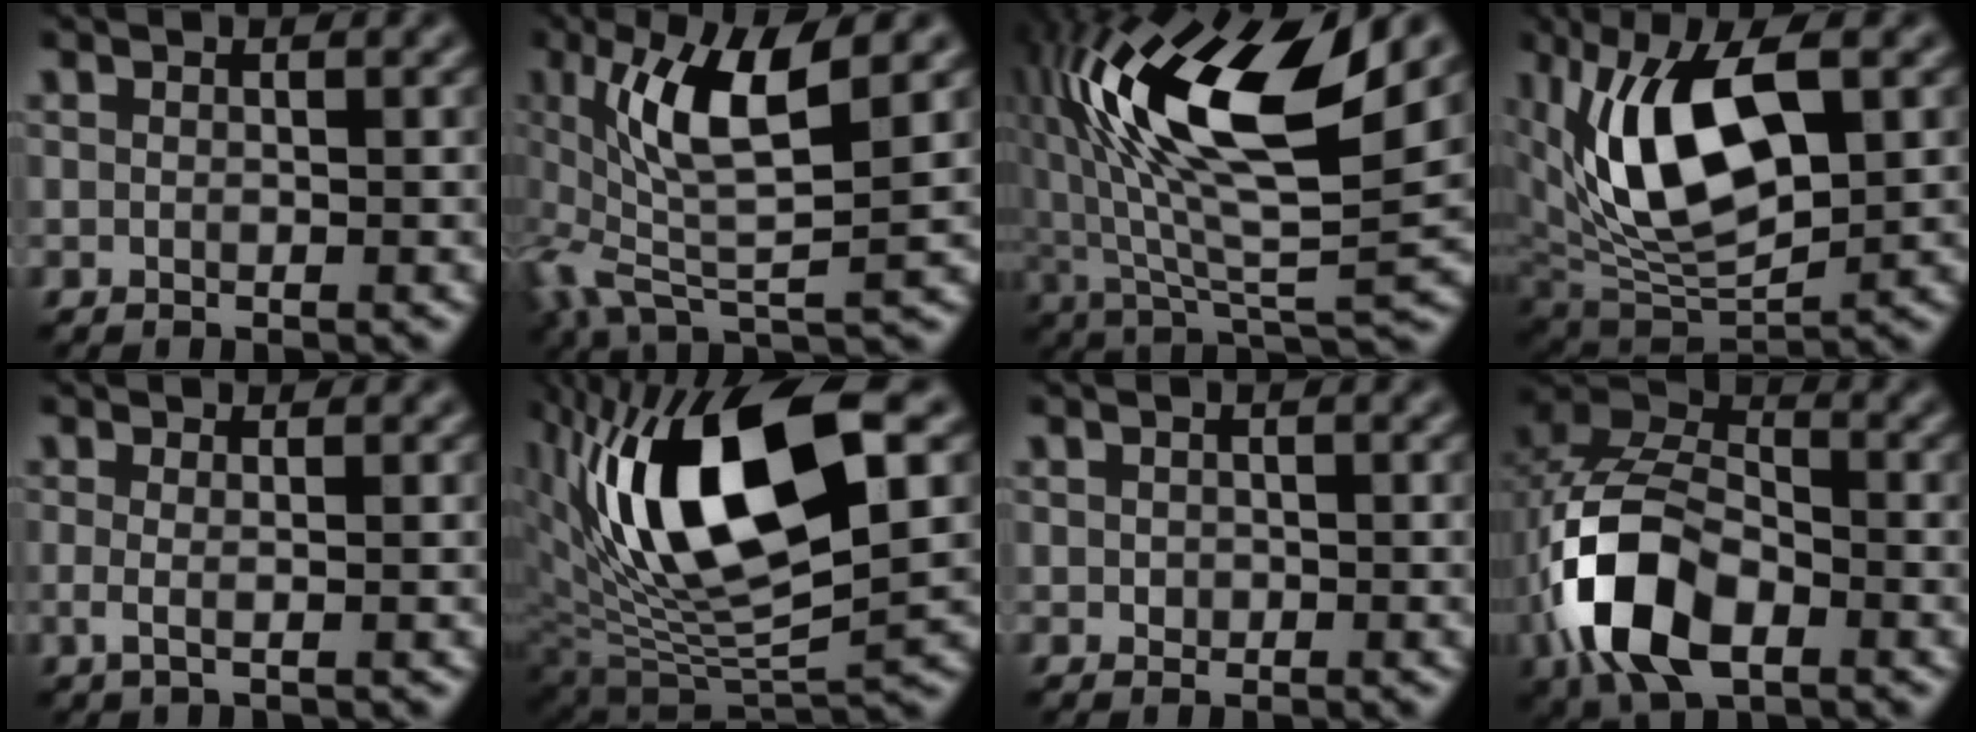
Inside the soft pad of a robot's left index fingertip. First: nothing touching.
{"total": 8.5, "force": [2.2, 2.1, 7.9], "torque": [-0.144, 0.005, 0.035]}
{"total": 14.2, "force": [4.9, 4.0, 12.7], "torque": [-0.249, 0.012, 0.085]}
{"total": 10.8, "force": [2.6, 5.0, 9.2], "torque": [-0.169, 0.006, 0.041]}
{"total": 1.4, "force": [0.0, 0.2, 1.4], "torque": [-0.027, -0.002, -0.003]}
{"total": 13.6, "force": [3.9, 5.2, 11.9], "torque": [-0.212, 0.002, 0.068]}
{"total": 0.5, "force": [0.1, 0.5, 0.1], "torque": [-0.001, -0.002, -0.001]}
{"total": 10.3, "force": [-3.5, 6.1, 7.6], "torque": [-0.166, 0.006, -0.078]}